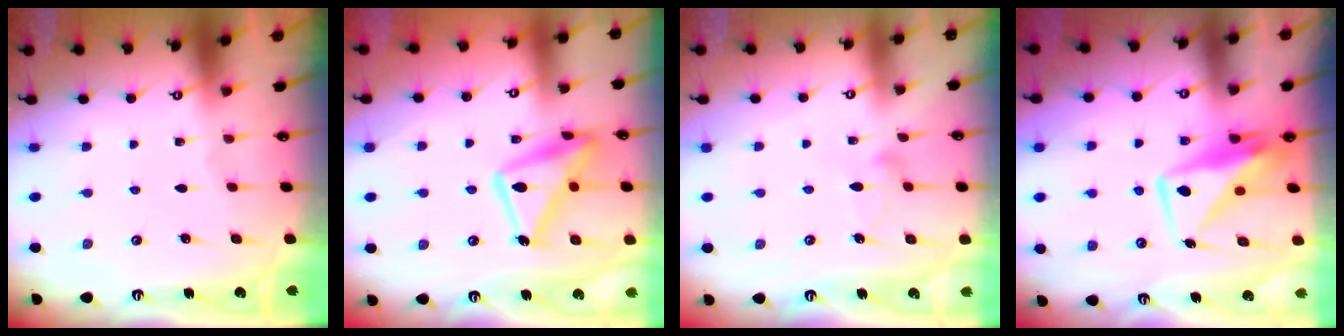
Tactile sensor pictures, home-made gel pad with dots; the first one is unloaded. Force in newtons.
{"total": 15.9, "press": 15.9, "slide": 1.4}
{"total": 8.6, "press": 8.6, "slide": 0.1}
{"total": 10.4, "press": 10.4, "slide": 0.8}